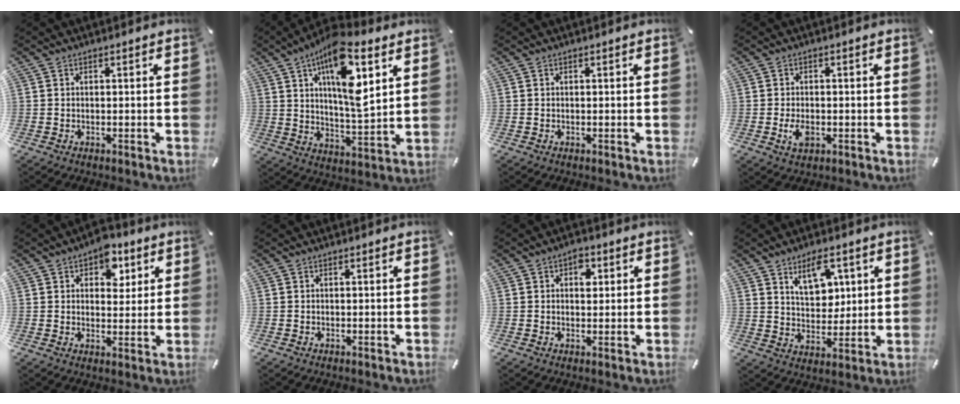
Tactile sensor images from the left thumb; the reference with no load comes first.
{"total": 15.8, "force": [8.0, 5.6, 12.4], "torque": [-0.225, -0.030, 0.129]}
{"total": 0.0}
{"total": 3.6, "force": [-1.1, 2.3, 2.5], "torque": [-0.065, -0.001, -0.022]}
{"total": 8.3, "force": [3.3, 6.5, 4.0], "torque": [-0.043, -0.016, 0.051]}
{"total": 0.0}
{"total": 3.1, "force": [1.1, 2.2, 1.9], "torque": [-0.010, -0.005, 0.011]}
{"total": 9.3, "force": [5.3, 6.0, 4.8], "torque": [-0.068, -0.017, 0.092]}